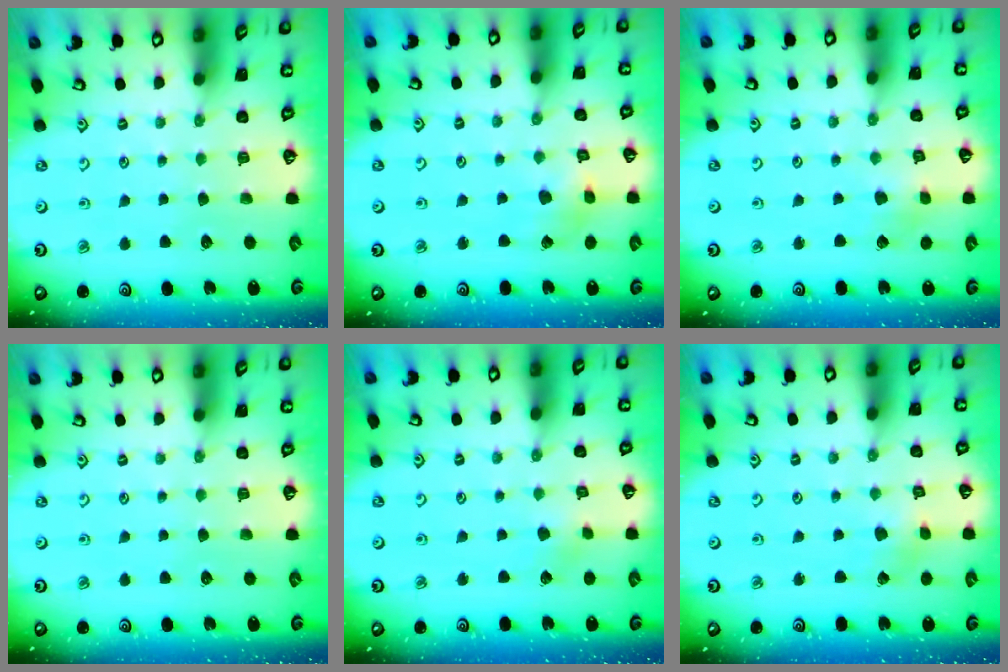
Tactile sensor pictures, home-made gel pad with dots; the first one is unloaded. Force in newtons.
{"total": 4.1, "press": 4.0, "slide": 0.6}
{"total": 3.4, "press": 3.3, "slide": 0.6}
{"total": 0.0}
{"total": 2.5, "press": 2.5, "slide": 0.2}
{"total": 2.3, "press": 2.3, "slide": 0.3}